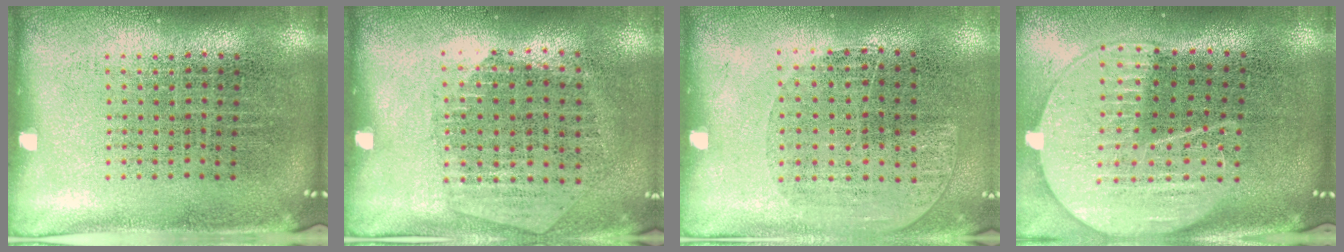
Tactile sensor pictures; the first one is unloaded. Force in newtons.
{"total": 1.3, "press": 1.1, "slide": 0.5}
{"total": 1.1, "press": 1.0, "slide": 0.5}
{"total": 2.0, "press": 1.8, "slide": 0.9}